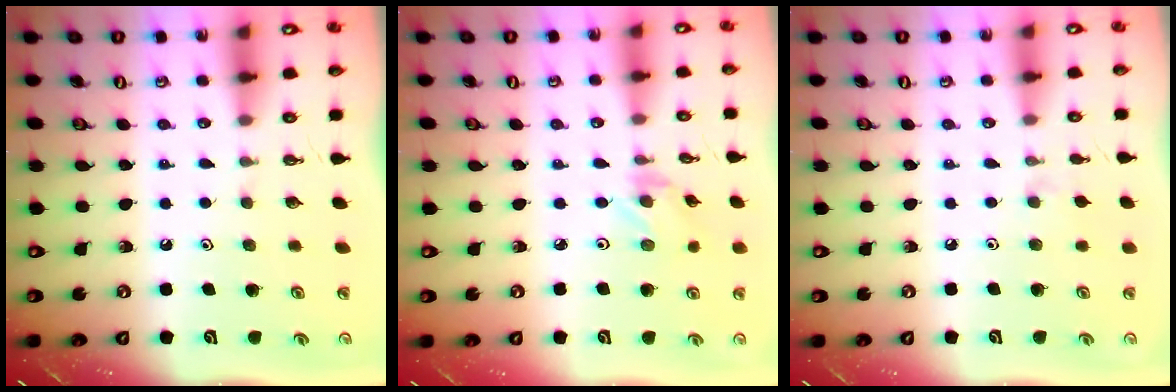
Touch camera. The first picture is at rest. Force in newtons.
{"total": 1.1, "press": 1.0, "slide": 0.4}
{"total": 2.4, "press": 2.3, "slide": 0.5}